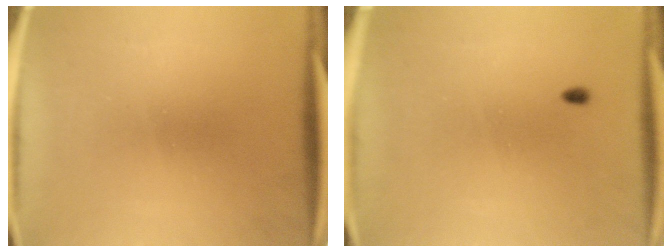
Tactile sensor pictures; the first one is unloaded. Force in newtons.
{"total": 0.7}